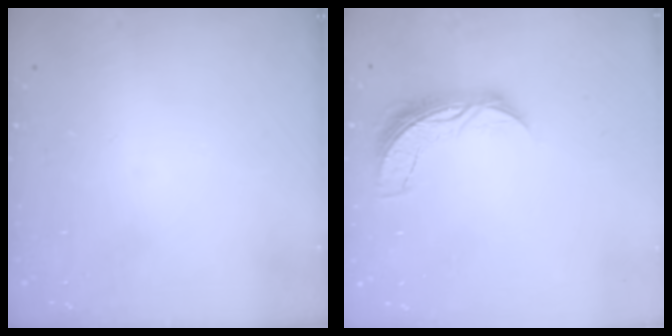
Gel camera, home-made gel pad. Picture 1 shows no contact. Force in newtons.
{"total": 7.1, "press": 7.1, "slide": 0.4}